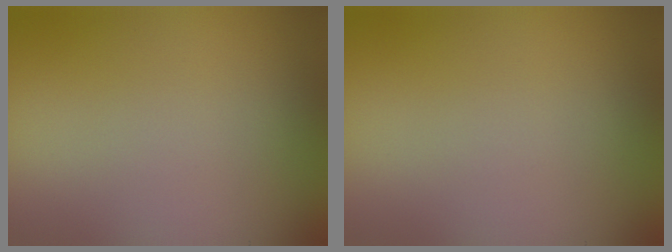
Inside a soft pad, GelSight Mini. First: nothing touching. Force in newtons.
{"total": 0.0}